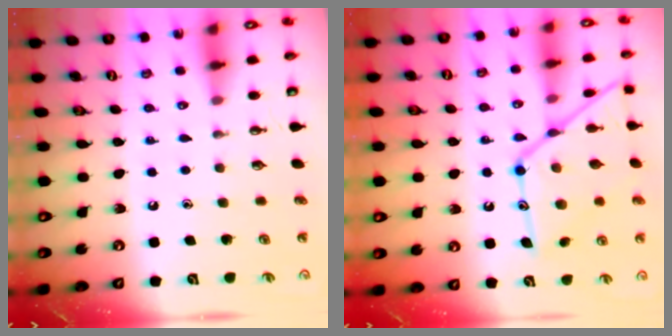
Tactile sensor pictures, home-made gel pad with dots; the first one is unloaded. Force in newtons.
{"total": 17.2, "press": 17.1, "slide": 1.4}